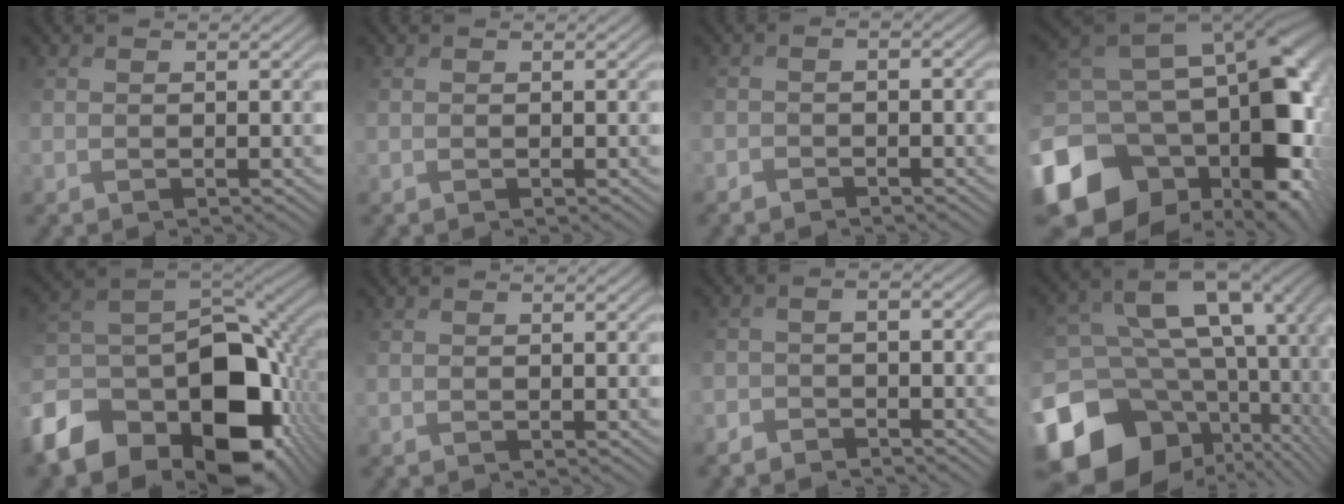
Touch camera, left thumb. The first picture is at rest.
{"total": 0.0}
{"total": 2.3, "force": [-2.1, 0.5, 0.8], "torque": [-0.008, 0.001, -0.041]}
{"total": 19.3, "force": [-4.7, 13.6, 12.8], "torque": [-0.254, -0.029, -0.059]}
{"total": 18.2, "force": [-7.4, 11.7, 11.9], "torque": [-0.259, -0.047, -0.099]}
{"total": 0.0}
{"total": 3.3, "force": [-3.1, 0.6, 1.1], "torque": [-0.017, -0.001, -0.063]}
{"total": 18.8, "force": [-0.6, 13.8, 12.7], "torque": [-0.251, -0.047, 0.063]}